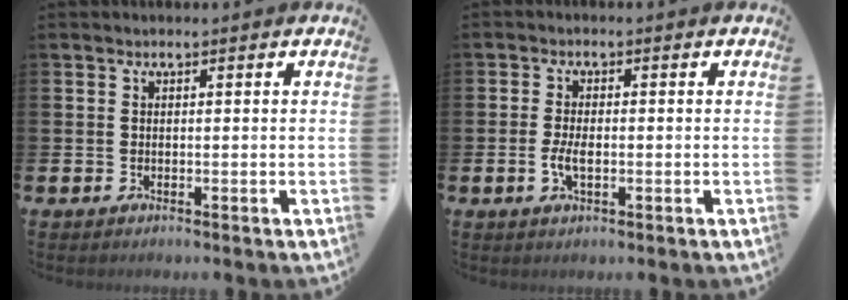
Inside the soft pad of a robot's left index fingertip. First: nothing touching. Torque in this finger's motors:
{"motor_torque": [0.50, 0.33, 0.13, 0.06]}